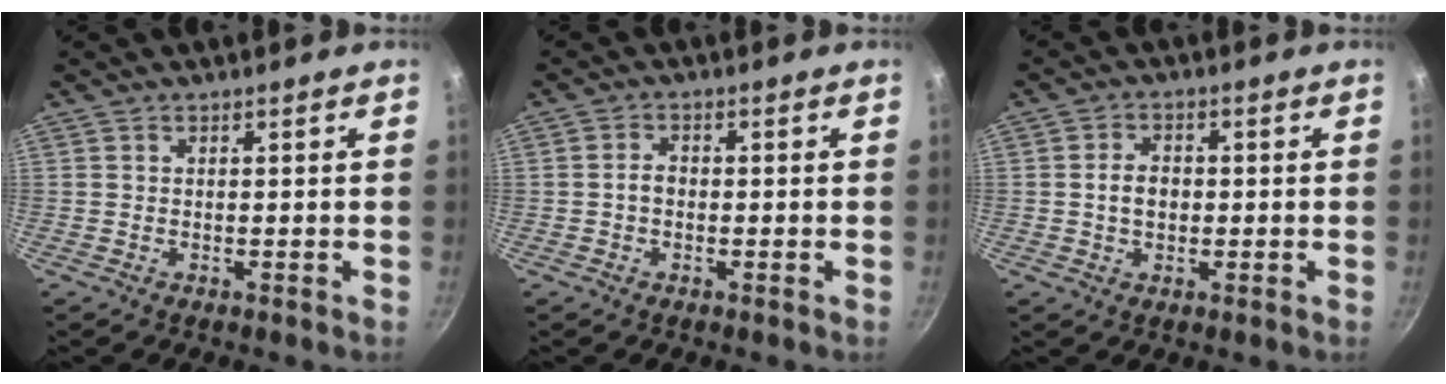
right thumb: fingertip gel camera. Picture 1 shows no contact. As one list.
[{"total": 2.3, "force": [-0.4, 1.6, 1.6], "torque": [-0.021, 0.012, -0.008]}, {"total": 4.2, "force": [-0.2, 3.2, 2.8], "torque": [-0.031, 0.012, -0.005]}]